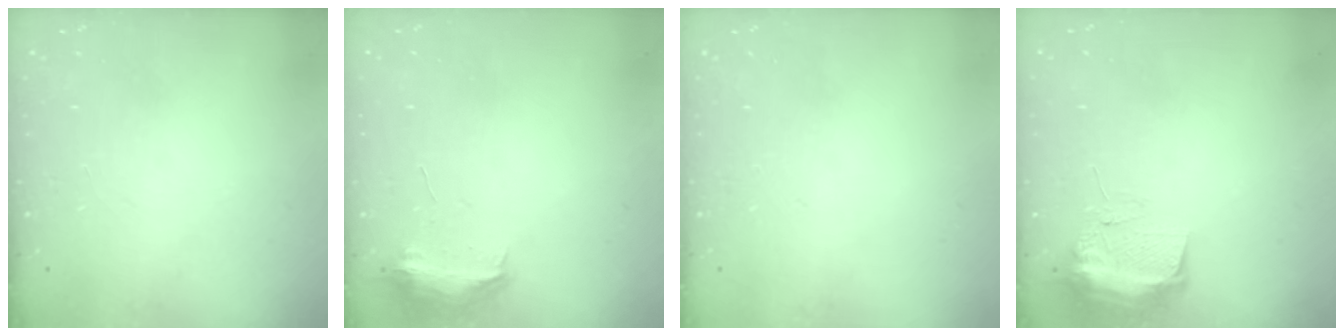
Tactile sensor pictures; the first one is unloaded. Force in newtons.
{"total": 7.9, "press": 7.9, "slide": 0.2}
{"total": 0.0}
{"total": 9.6, "press": 9.6, "slide": 0.9}